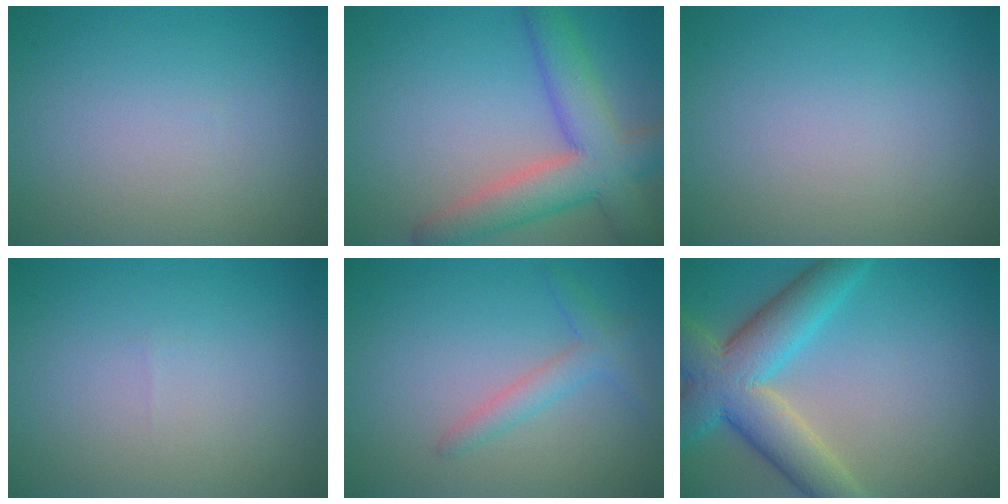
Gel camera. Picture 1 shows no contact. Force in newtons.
{"total": 7.3, "press": 7.3, "slide": 0.4}
{"total": 0.0}
{"total": 0.0}
{"total": 2.2, "press": 2.2, "slide": 0.1}
{"total": 8.4, "press": 8.4, "slide": 0.4}